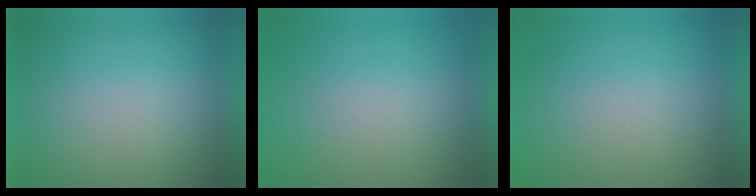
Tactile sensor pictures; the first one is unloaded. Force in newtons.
{"total": 8.6}
{"total": 5.5}